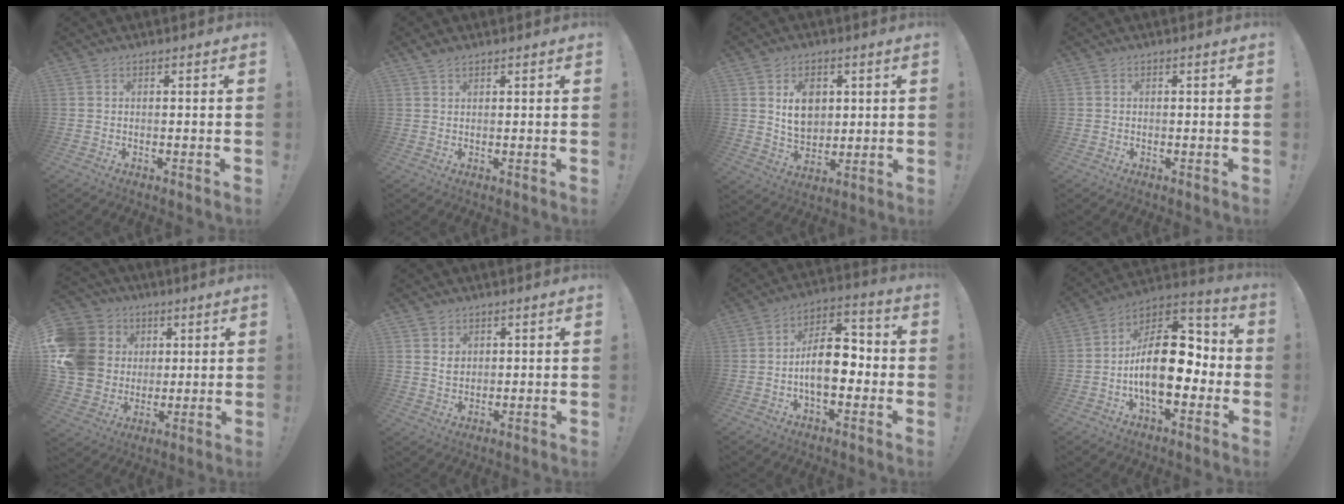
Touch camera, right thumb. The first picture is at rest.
{"total": 2.1, "force": [1.7, 0.8, 1.0], "torque": [-0.014, -0.006, 0.030]}
{"total": 9.8, "force": [3.0, 7.5, 5.6], "torque": [-0.066, -0.010, 0.058]}
{"total": 0.6, "force": [-0.4, 0.4, 0.1], "torque": [-0.004, 0.004, -0.006]}
{"total": 17.7, "force": [3.1, 15.7, 7.6], "torque": [-0.135, -0.001, 0.082]}
{"total": 3.9, "force": [2.1, 3.1, 1.2], "torque": [-0.008, -0.010, 0.036]}
{"total": 14.2, "force": [-2.5, 8.1, 11.4], "torque": [-0.194, 0.020, -0.046]}
{"total": 21.0, "force": [-2.6, 11.8, 17.1], "torque": [-0.281, 0.015, -0.039]}